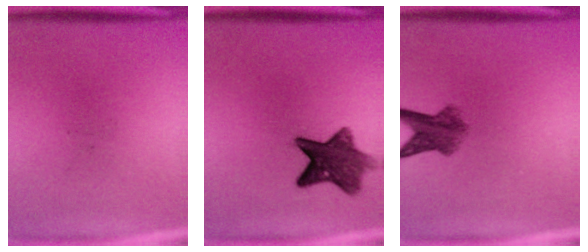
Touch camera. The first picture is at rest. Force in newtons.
{"total": 8.8}
{"total": 5.4}